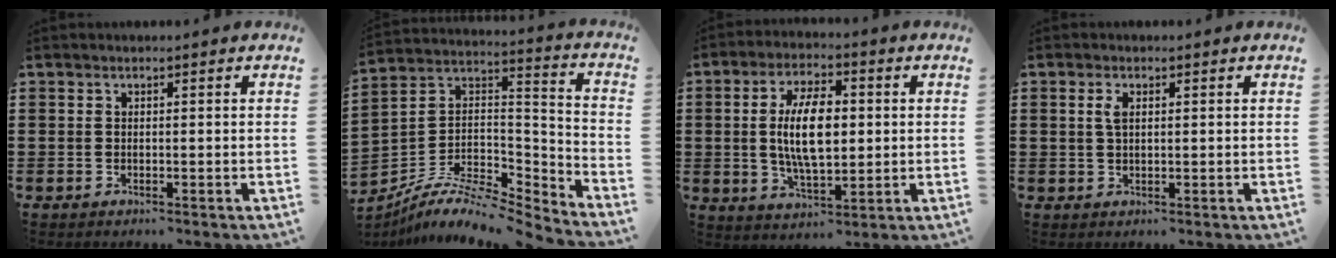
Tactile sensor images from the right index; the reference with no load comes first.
{"total": 8.5, "force": [-6.9, 2.6, 4.4], "torque": [-0.090, -0.002, -0.138]}
{"total": 10.1, "force": [0.6, 4.3, 9.1], "torque": [-0.168, 0.001, 0.005]}
{"total": 0.7, "force": [0.2, 0.3, 0.6], "torque": [-0.012, 0.002, 0.003]}